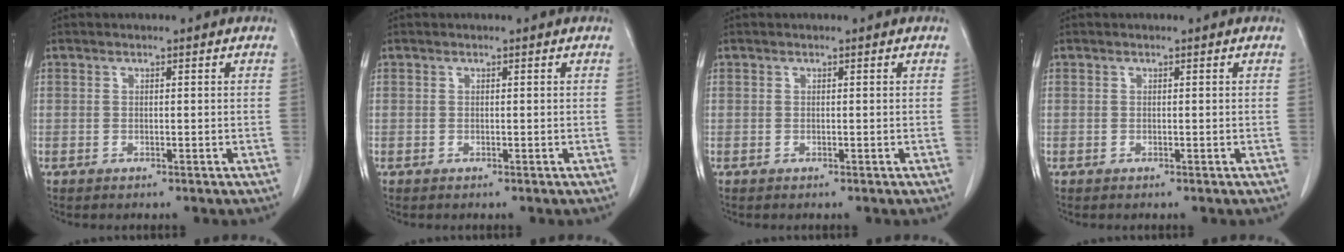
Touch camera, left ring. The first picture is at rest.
{"total": 0.0}
{"total": 0.0}
{"total": 0.0}